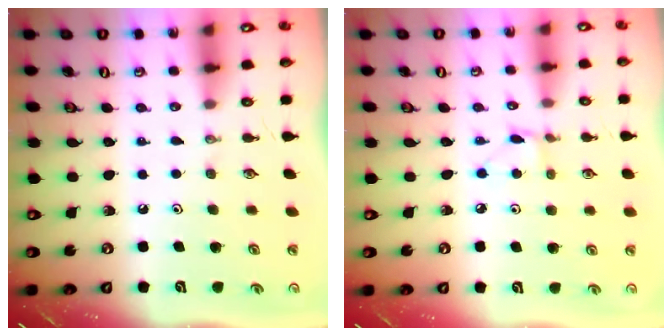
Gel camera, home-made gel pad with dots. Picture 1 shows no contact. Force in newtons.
{"total": 2.6, "press": 2.6, "slide": 0.3}